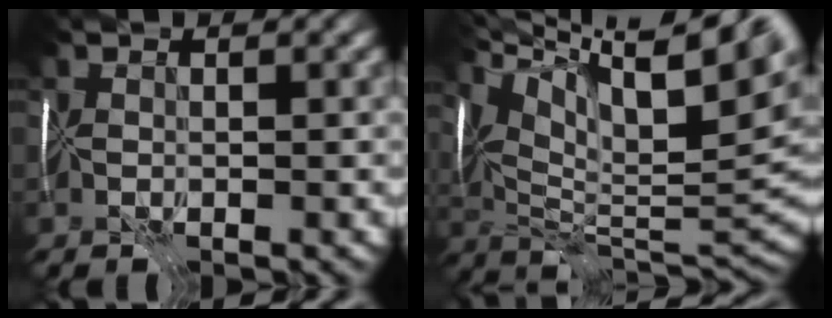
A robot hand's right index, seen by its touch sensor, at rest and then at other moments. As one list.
[{"total": 16.3, "force": [8.7, 5.2, 12.8], "torque": [-0.222, 0.026, 0.152]}]